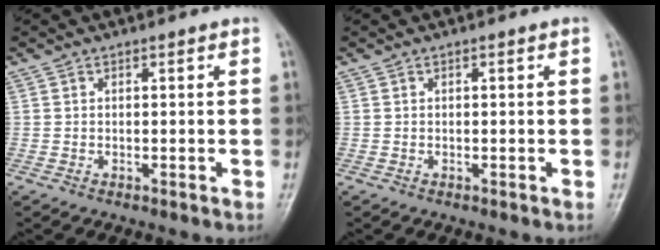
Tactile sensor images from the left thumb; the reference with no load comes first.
{"total": 0.0}